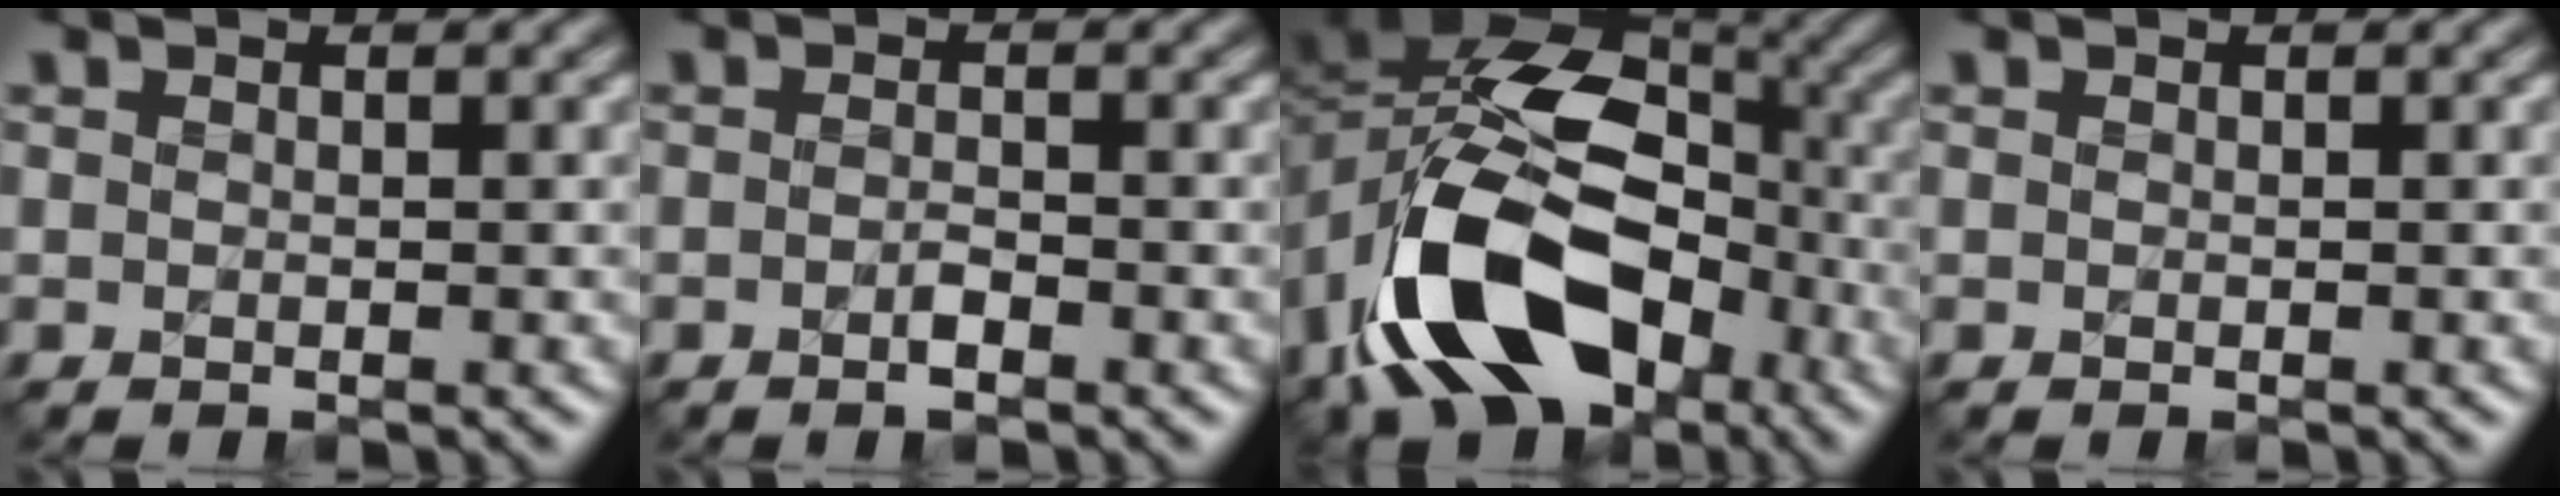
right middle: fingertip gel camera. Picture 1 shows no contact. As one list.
[{"total": 0.9, "force": [-0.6, 0.2, 0.7], "torque": [-0.016, 0.004, -0.012]}, {"total": 15.9, "force": [-6.1, 10.7, 10.1], "torque": [-0.174, -0.009, -0.112]}, {"total": 0.0}]